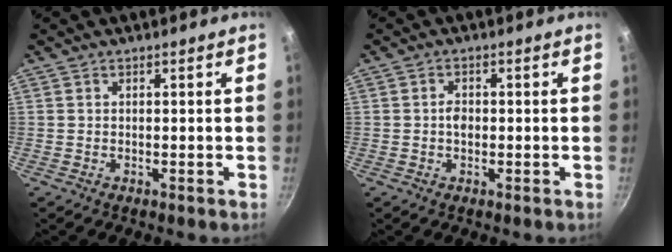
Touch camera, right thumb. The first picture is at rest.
{"total": 2.1, "force": [-0.2, 1.5, 1.5], "torque": [-0.019, 0.004, -0.007]}